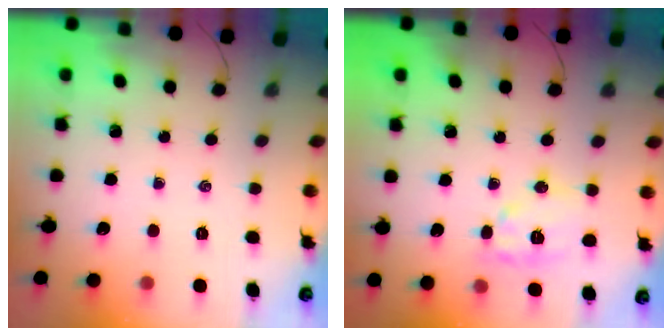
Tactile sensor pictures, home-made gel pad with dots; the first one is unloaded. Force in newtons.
{"total": 10.5, "press": 10.5, "slide": 0.3}